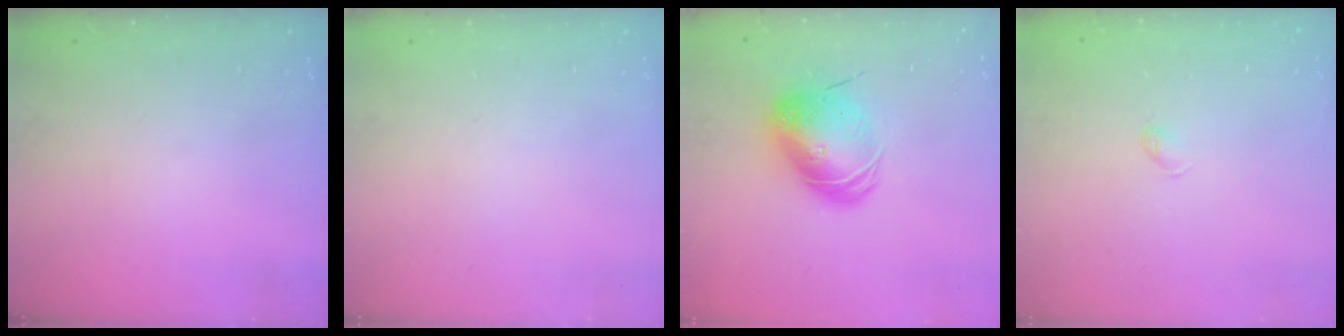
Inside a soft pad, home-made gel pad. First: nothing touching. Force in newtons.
{"total": 0.0}
{"total": 10.8, "press": 10.6, "slide": 2.1}
{"total": 3.2, "press": 3.1, "slide": 0.6}